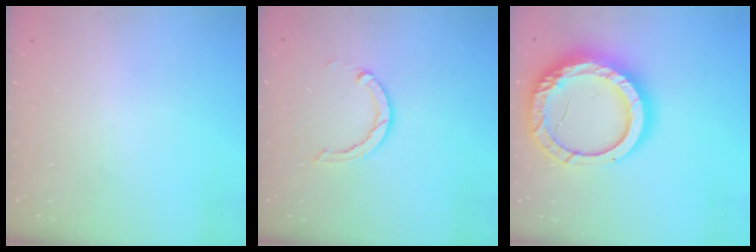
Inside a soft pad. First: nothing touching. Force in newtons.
{"total": 3.9, "press": 3.8, "slide": 0.4}
{"total": 20.9, "press": 20.8, "slide": 2.6}